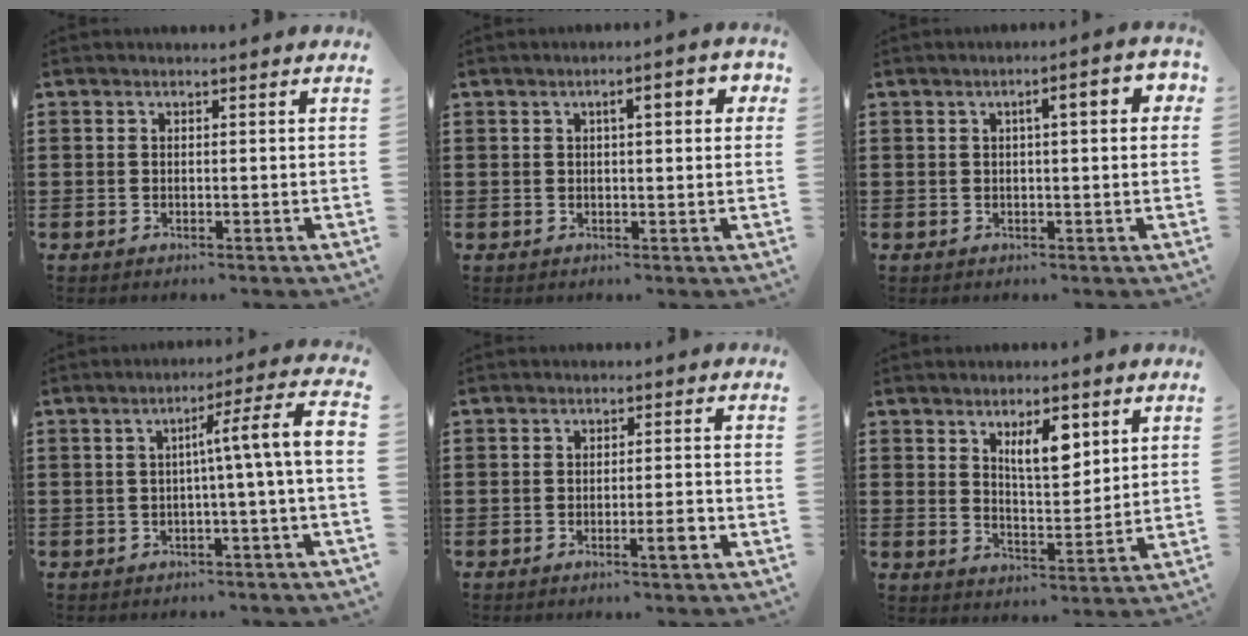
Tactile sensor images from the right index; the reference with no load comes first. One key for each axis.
{"total": 3.6, "fx": 1.0, "fy": 0.9, "fz": 3.3, "tx": -0.051, "ty": 0.002, "tz": 0.009}
{"total": 4.1, "fx": 0.9, "fy": 0.8, "fz": 3.9, "tx": -0.059, "ty": 0.001, "tz": 0.007}
{"total": 6.2, "fx": -0.3, "fy": -0.7, "fz": 6.1, "tx": -0.095, "ty": -0.014, "tz": -0.013}
{"total": 2.9, "fx": -1.4, "fy": 0.0, "fz": 2.5, "tx": -0.042, "ty": -0.007, "tz": -0.023}
{"total": 6.5, "fx": 3.3, "fy": 2.5, "fz": 5.1, "tx": -0.084, "ty": -0.003, "tz": 0.052}